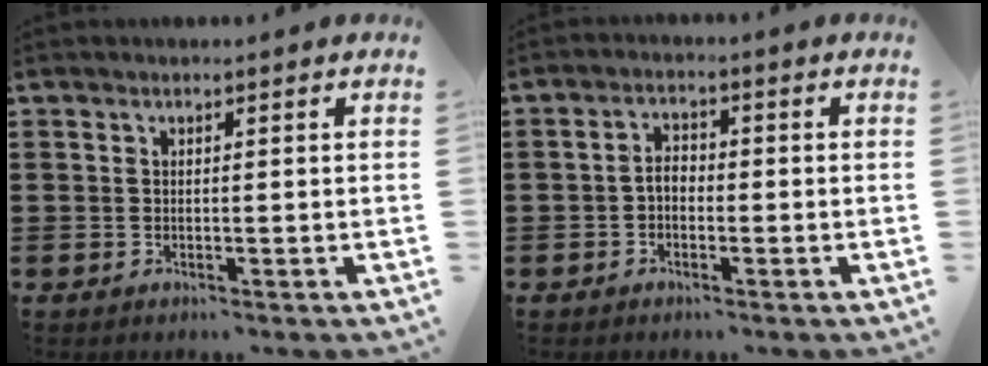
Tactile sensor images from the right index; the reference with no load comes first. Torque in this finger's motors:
{"motor_torque": [0.64, -0.45, 0.23, 0.05]}